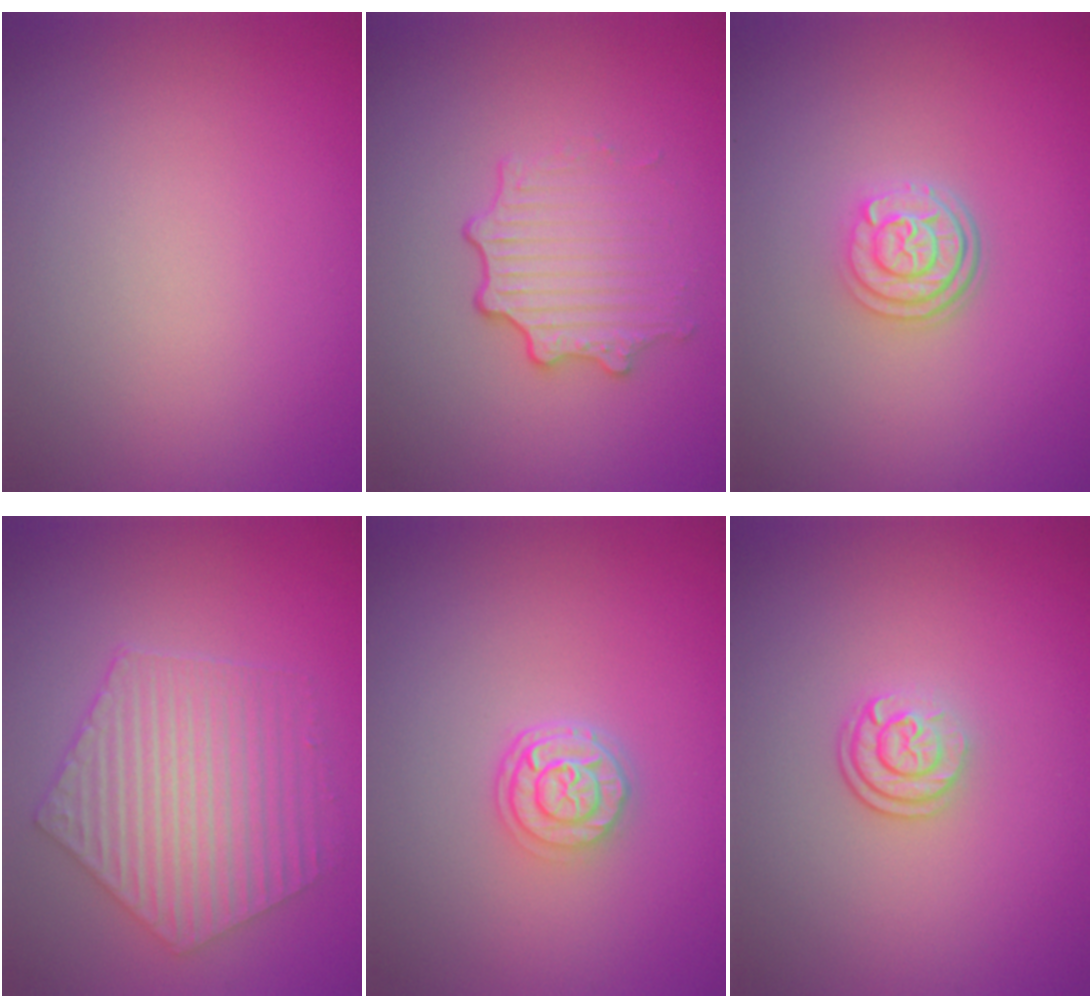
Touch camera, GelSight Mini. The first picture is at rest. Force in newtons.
{"total": 3.4, "press": 2.7, "slide": 2.1}
{"total": 3.1, "press": 2.5, "slide": 1.9}
{"total": 5.6, "press": 4.6, "slide": 3.1}
{"total": 3.0, "press": 2.4, "slide": 1.9}
{"total": 2.6, "press": 1.9, "slide": 1.8}